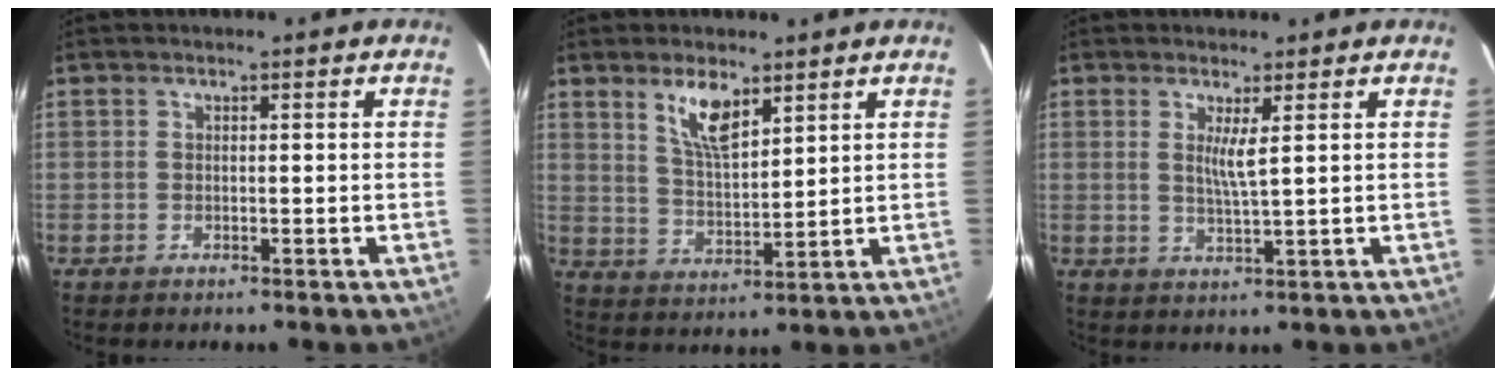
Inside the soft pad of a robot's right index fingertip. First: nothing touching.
{"total": 7.4, "force": [4.7, 2.6, 5.2], "torque": [-0.093, 0.000, 0.095]}
{"total": 3.4, "force": [1.2, -0.3, 3.2], "torque": [-0.059, -0.010, 0.019]}